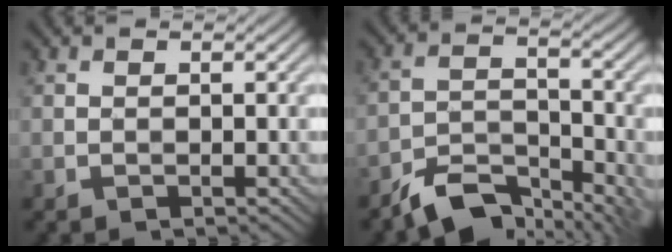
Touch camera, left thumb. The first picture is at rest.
{"total": 8.0, "force": [-6.1, 3.1, 4.2], "torque": [-0.067, -0.003, -0.117]}